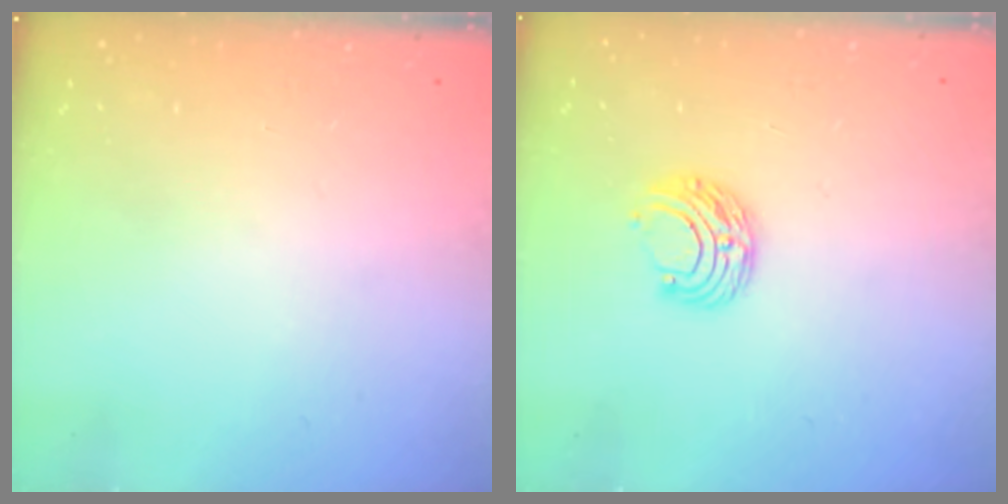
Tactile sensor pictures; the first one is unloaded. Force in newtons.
{"total": 7.6, "press": 7.5, "slide": 0.6}